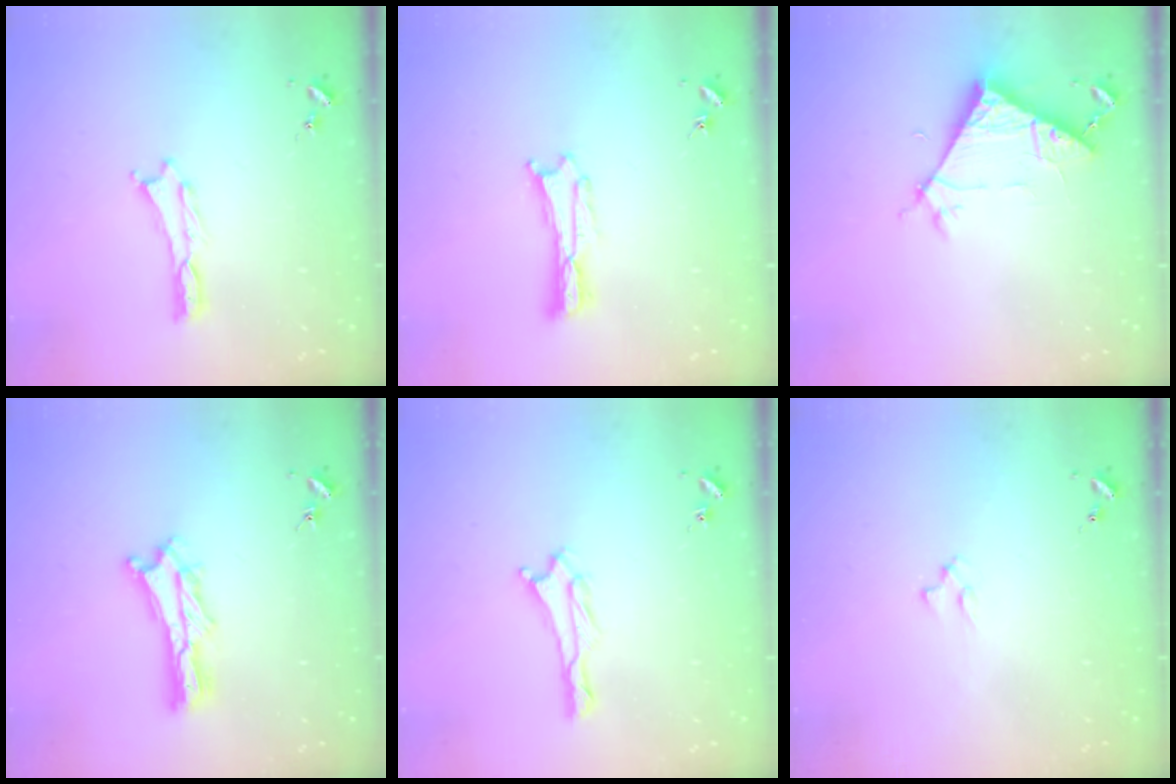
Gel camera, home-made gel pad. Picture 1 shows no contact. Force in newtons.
{"total": 0.6, "press": 0.6, "slide": 0.2}
{"total": 6.7, "press": 6.7, "slide": 0.3}
{"total": 3.5, "press": 3.5, "slide": 0.3}
{"total": 1.4, "press": 1.4, "slide": 0.2}
{"total": 1.3, "press": 1.3, "slide": 0.3}